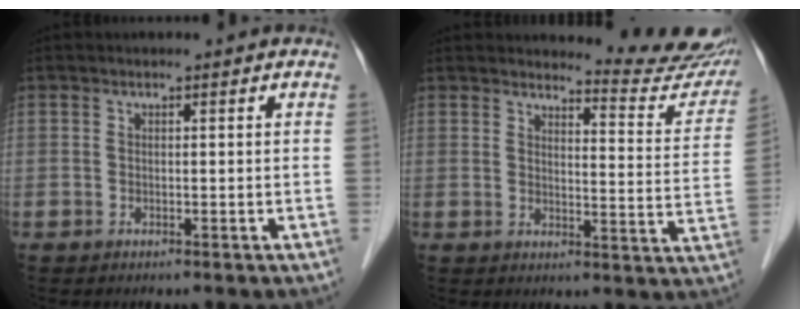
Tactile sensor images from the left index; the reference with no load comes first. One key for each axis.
{"total": 11.7, "fx": 11.6, "fy": 0.8, "fz": 1.6, "tx": -0.005, "ty": -0.079, "tz": 0.118}